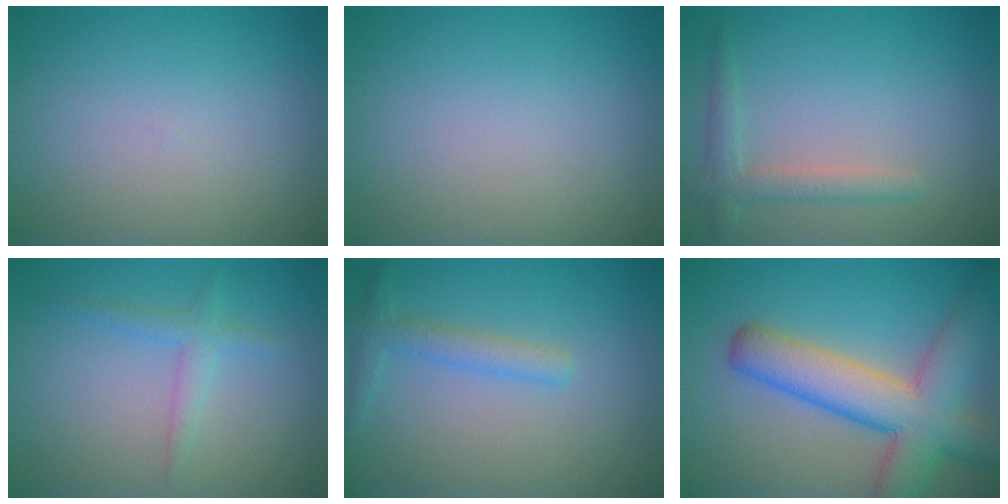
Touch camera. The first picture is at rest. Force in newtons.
{"total": 0.0}
{"total": 2.3, "press": 2.3, "slide": 0.2}
{"total": 1.7, "press": 1.7, "slide": 0.1}
{"total": 2.2, "press": 2.2, "slide": 0.1}
{"total": 9.0, "press": 9.0, "slide": 0.4}